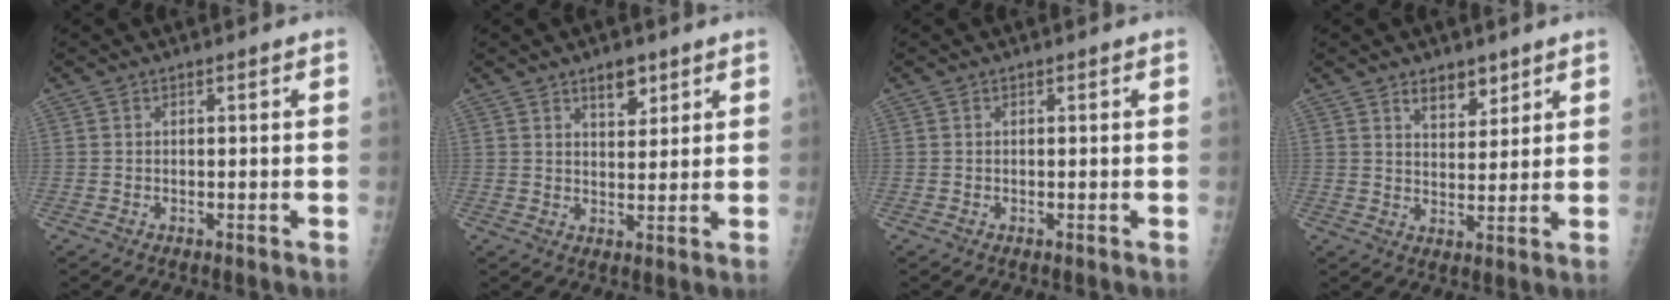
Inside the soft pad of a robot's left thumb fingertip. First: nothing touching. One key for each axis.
{"total": 4.8, "fx": 3.1, "fy": 2.3, "fz": 2.8, "tx": -0.022, "ty": -0.019, "tz": 0.049}
{"total": 0.0}
{"total": 5.5, "fx": 3.8, "fy": 2.9, "fz": 2.8, "tx": -0.019, "ty": -0.027, "tz": 0.064}